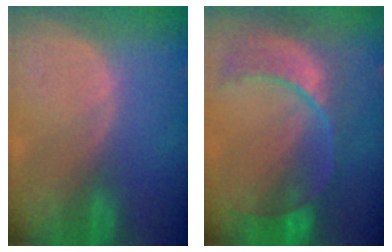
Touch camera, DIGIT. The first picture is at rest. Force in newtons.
{"total": 11.1, "press": 9.4, "slide": 6.0}